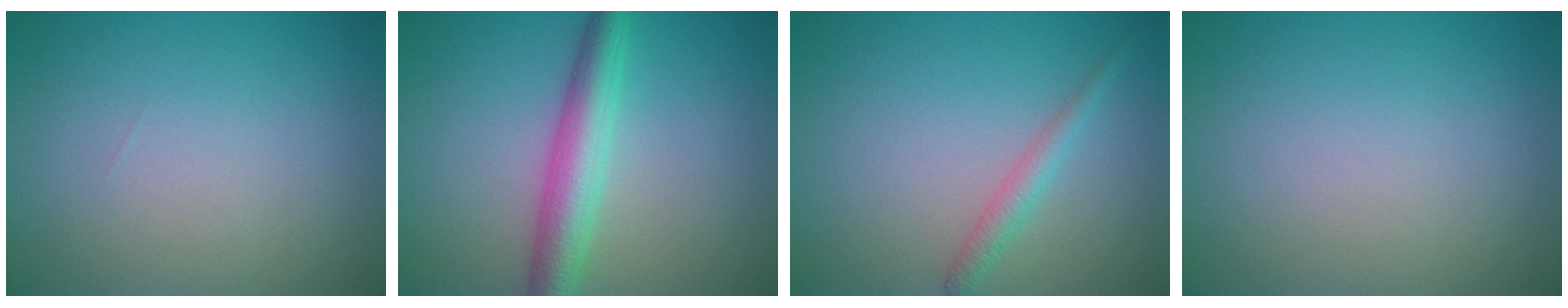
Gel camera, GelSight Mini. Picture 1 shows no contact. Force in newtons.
{"total": 4.8, "press": 4.8, "slide": 0.1}
{"total": 1.8, "press": 1.8, "slide": 0.0}
{"total": 0.0}